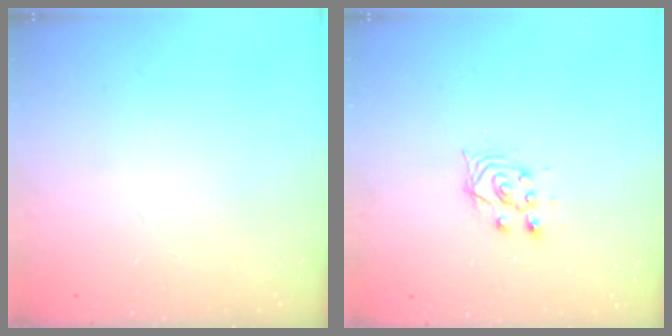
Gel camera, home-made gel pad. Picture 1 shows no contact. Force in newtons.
{"total": 4.0, "press": 4.0, "slide": 0.7}